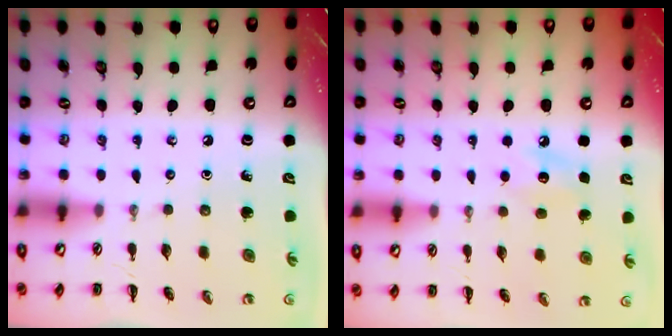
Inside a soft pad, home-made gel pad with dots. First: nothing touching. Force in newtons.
{"total": 7.4, "press": 7.1, "slide": 2.0}